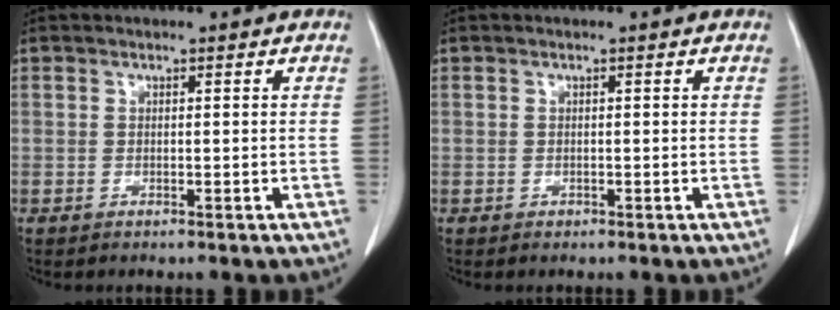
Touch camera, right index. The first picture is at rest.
{"total": 0.0}